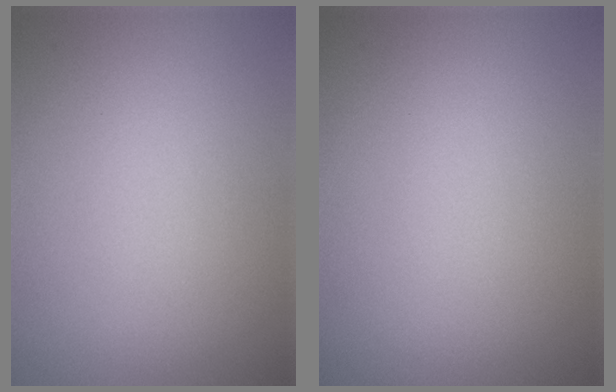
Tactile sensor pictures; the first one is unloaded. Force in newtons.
{"total": 0.0}